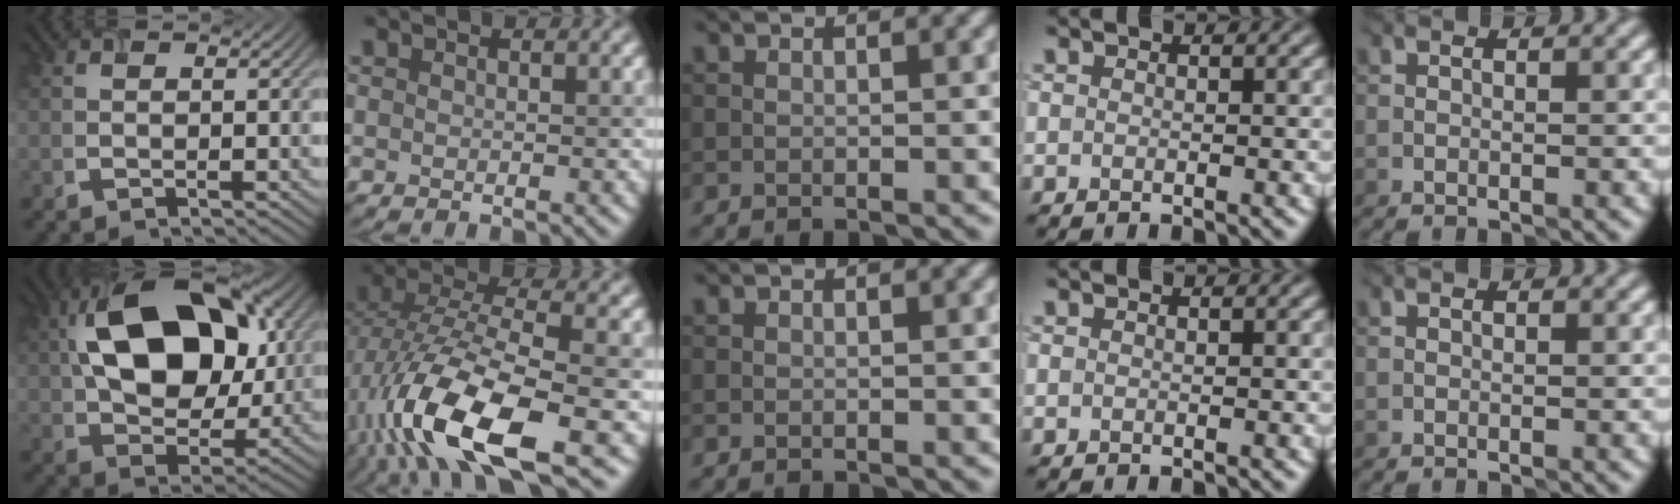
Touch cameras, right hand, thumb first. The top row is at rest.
{"thumb": {"total": 16.9, "force": [4.0, 10.6, 12.6], "torque": [-0.220, 0.028, 0.056]}, "index": {"total": 12.0, "force": [-4.6, 4.4, 10.2], "torque": [-0.212, -0.004, -0.092]}}